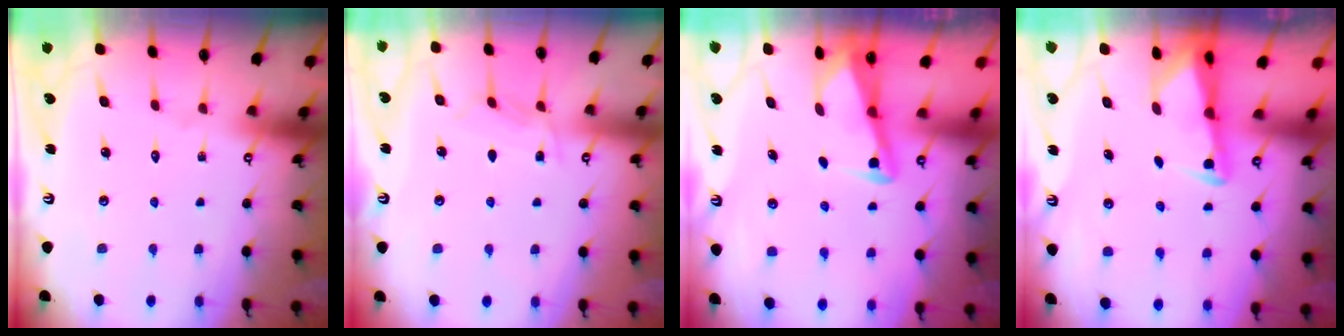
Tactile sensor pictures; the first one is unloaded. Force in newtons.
{"total": 5.7, "press": 5.7, "slide": 0.7}
{"total": 2.9, "press": 2.8, "slide": 0.4}
{"total": 2.4, "press": 2.3, "slide": 0.5}